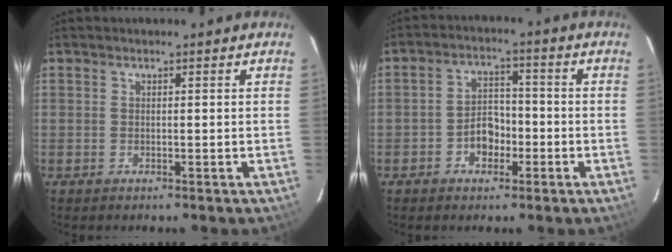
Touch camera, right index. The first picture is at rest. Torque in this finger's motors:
{"motor_torque": [0.76, 0.08, 0.16, 0.03]}